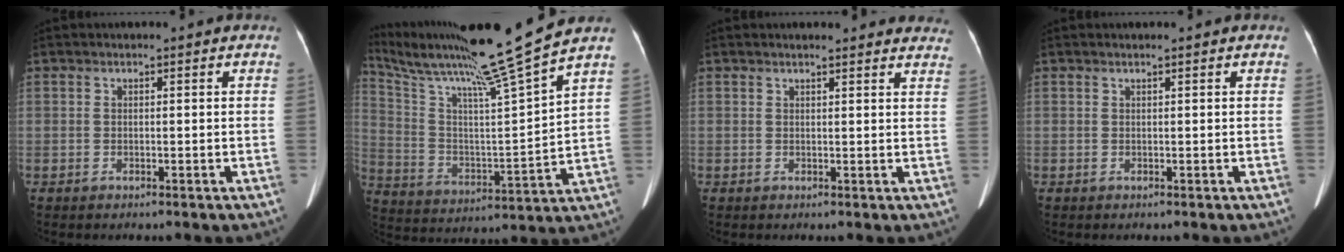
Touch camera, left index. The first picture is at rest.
{"total": 19.6, "force": [16.3, -3.2, 10.5], "torque": [-0.196, -0.032, 0.274]}
{"total": 11.2, "force": [10.6, 2.4, 2.7], "torque": [0.001, 0.000, 0.095]}
{"total": 0.0}